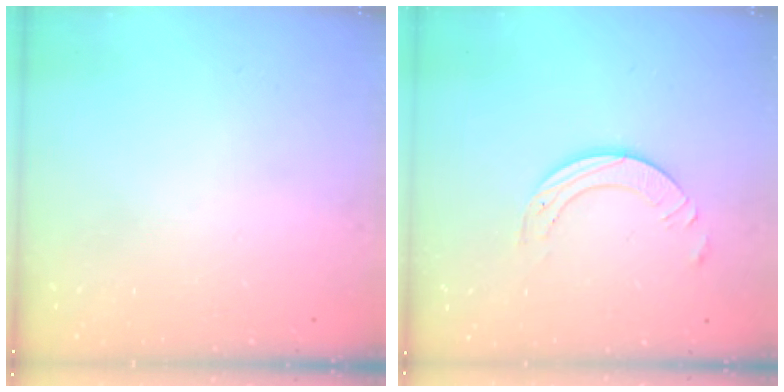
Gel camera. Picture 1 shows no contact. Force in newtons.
{"total": 6.9, "press": 6.9, "slide": 0.7}